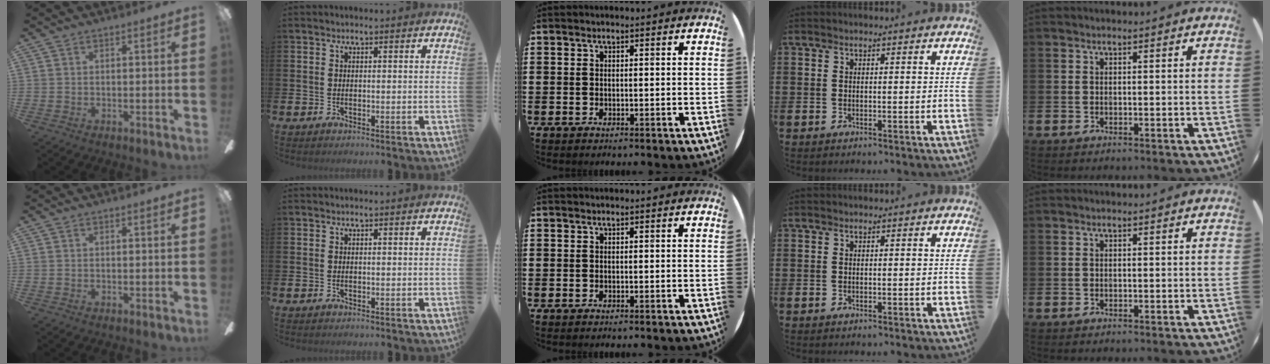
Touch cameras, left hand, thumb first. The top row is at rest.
{}